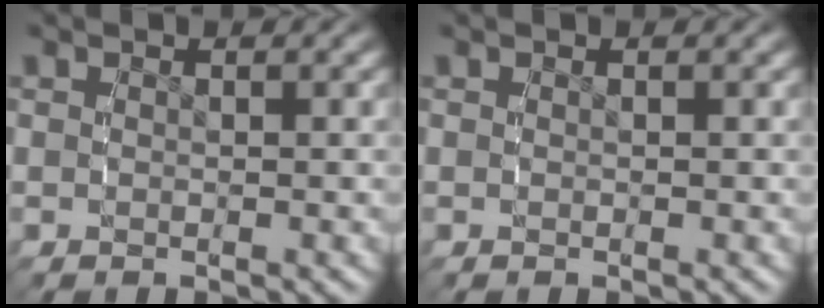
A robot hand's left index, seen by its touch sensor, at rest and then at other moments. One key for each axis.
{"total": 0.0}